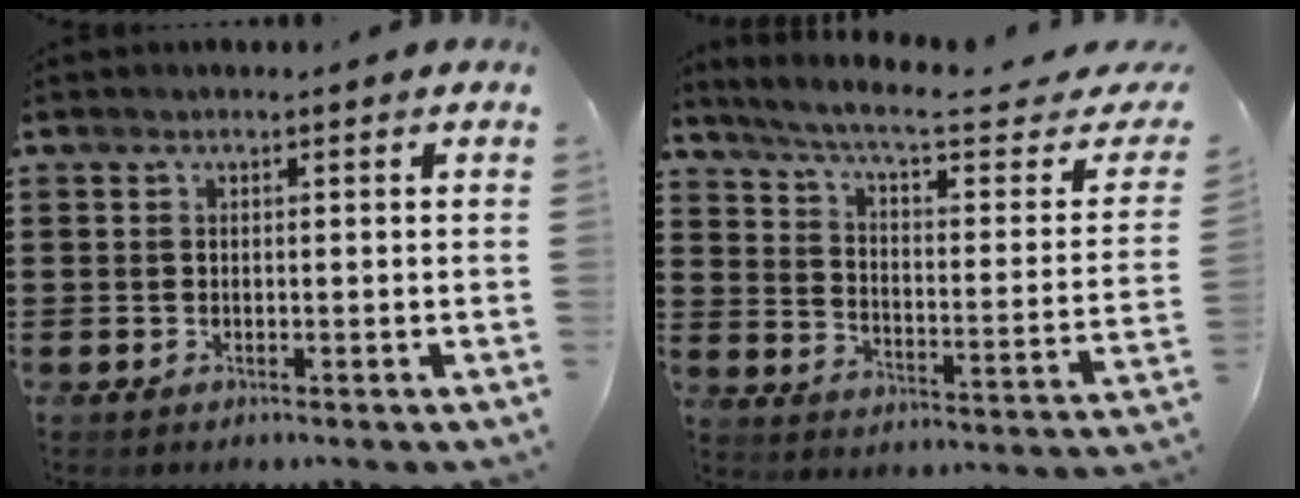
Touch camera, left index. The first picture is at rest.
{"total": 7.1, "force": [5.5, 0.6, 4.4], "torque": [-0.110, -0.037, 0.088]}